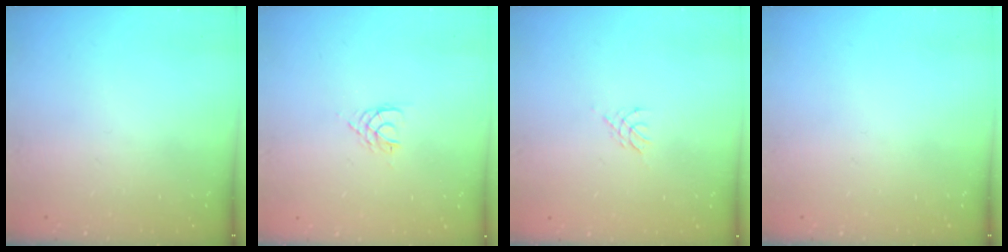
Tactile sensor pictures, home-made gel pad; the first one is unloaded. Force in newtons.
{"total": 2.0, "press": 1.9, "slide": 0.3}
{"total": 2.7, "press": 2.6, "slide": 0.6}
{"total": 0.0}